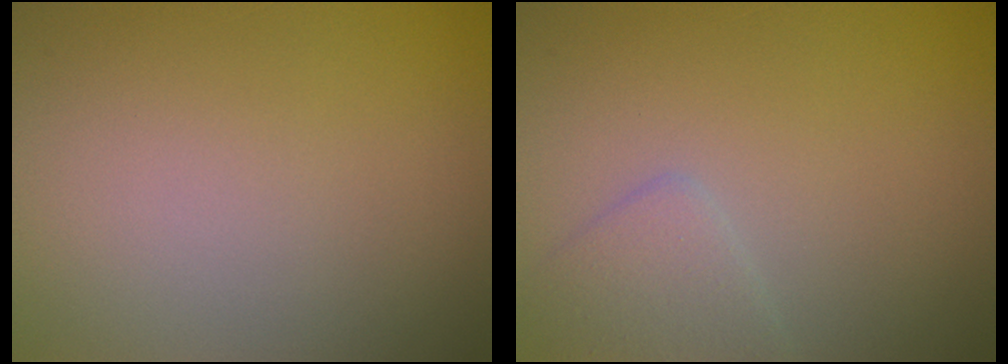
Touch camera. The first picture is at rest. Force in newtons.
{"total": 2.0, "press": 2.0, "slide": 0.0}